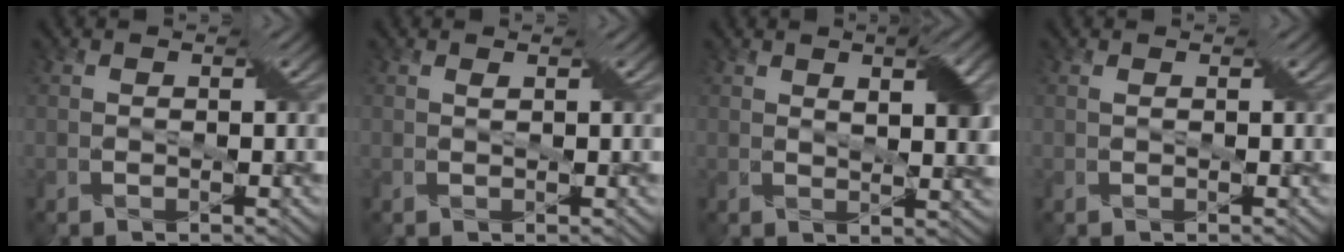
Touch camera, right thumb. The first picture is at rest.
{"total": 0.6, "force": [0.4, 0.0, 0.4], "torque": [-0.008, 0.001, 0.009]}
{"total": 3.8, "force": [2.0, 0.9, 3.1], "torque": [-0.049, 0.001, 0.034]}
{"total": 0.5, "force": [0.3, -0.3, 0.3], "torque": [-0.006, 0.003, 0.005]}